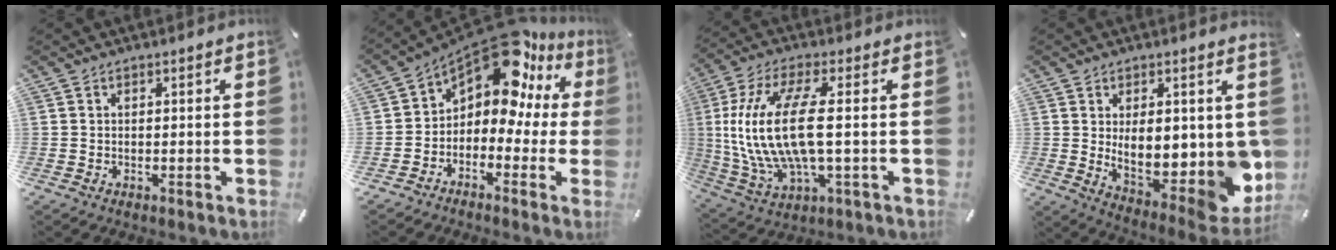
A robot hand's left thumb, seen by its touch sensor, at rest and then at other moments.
{"total": 14.3, "force": [9.0, 6.5, 9.0], "torque": [-0.161, -0.076, 0.151]}
{"total": 16.9, "force": [0.8, 6.0, 15.8], "torque": [-0.351, -0.020, 0.005]}
{"total": 14.1, "force": [2.0, 6.9, 12.1], "torque": [-0.142, -0.056, 0.049]}